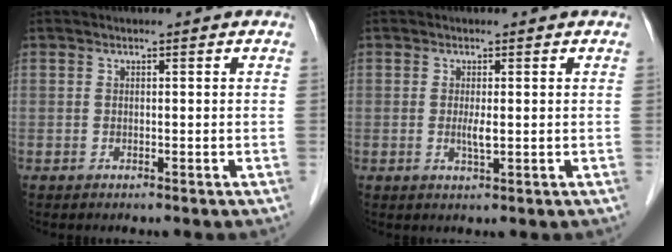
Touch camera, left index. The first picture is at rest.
{"total": 1.8, "force": [0.0, 0.2, 1.8], "torque": [-0.039, -0.004, 0.002]}